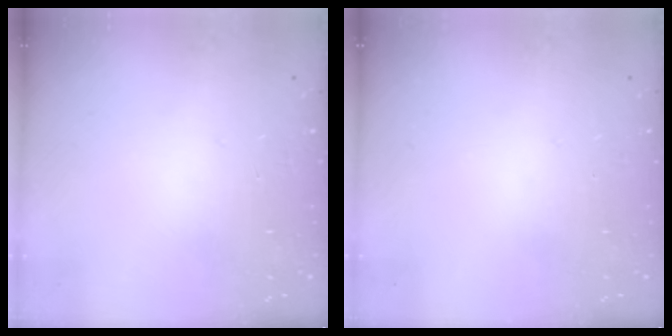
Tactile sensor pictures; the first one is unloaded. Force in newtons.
{"total": 0.0}